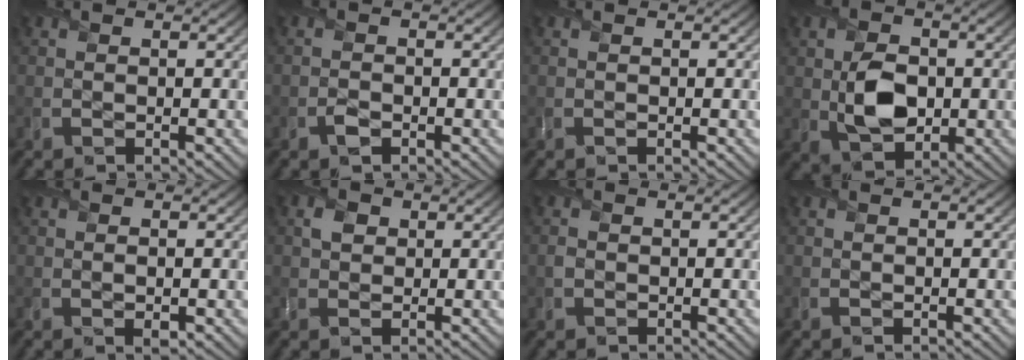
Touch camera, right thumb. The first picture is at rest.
{"total": 1.3, "force": [-0.9, 0.7, 0.7], "torque": [-0.014, -0.004, -0.020]}
{"total": 0.0}
{"total": 6.5, "force": [-0.3, 4.5, 4.6], "torque": [-0.097, -0.009, -0.006]}
{"total": 0.9, "force": [-0.1, 0.4, 0.9], "torque": [-0.015, -0.004, 0.001]}
{"total": 1.9, "force": [0.8, 1.6, 0.7], "torque": [-0.017, 0.002, 0.012]}
{"total": 1.0, "force": [0.0, 0.8, 0.5], "torque": [-0.015, -0.001, -0.001]}
{"total": 0.0}